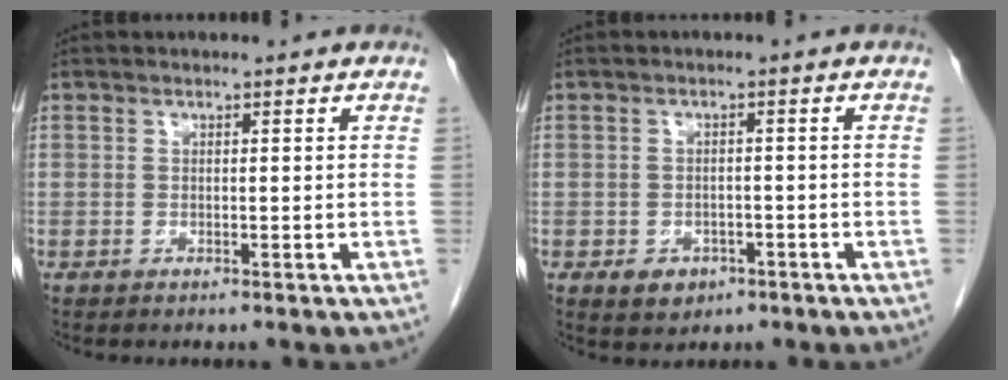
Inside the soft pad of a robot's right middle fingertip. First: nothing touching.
{"total": 3.4, "force": [-1.7, 2.6, 1.4], "torque": [-0.020, 0.003, -0.015]}